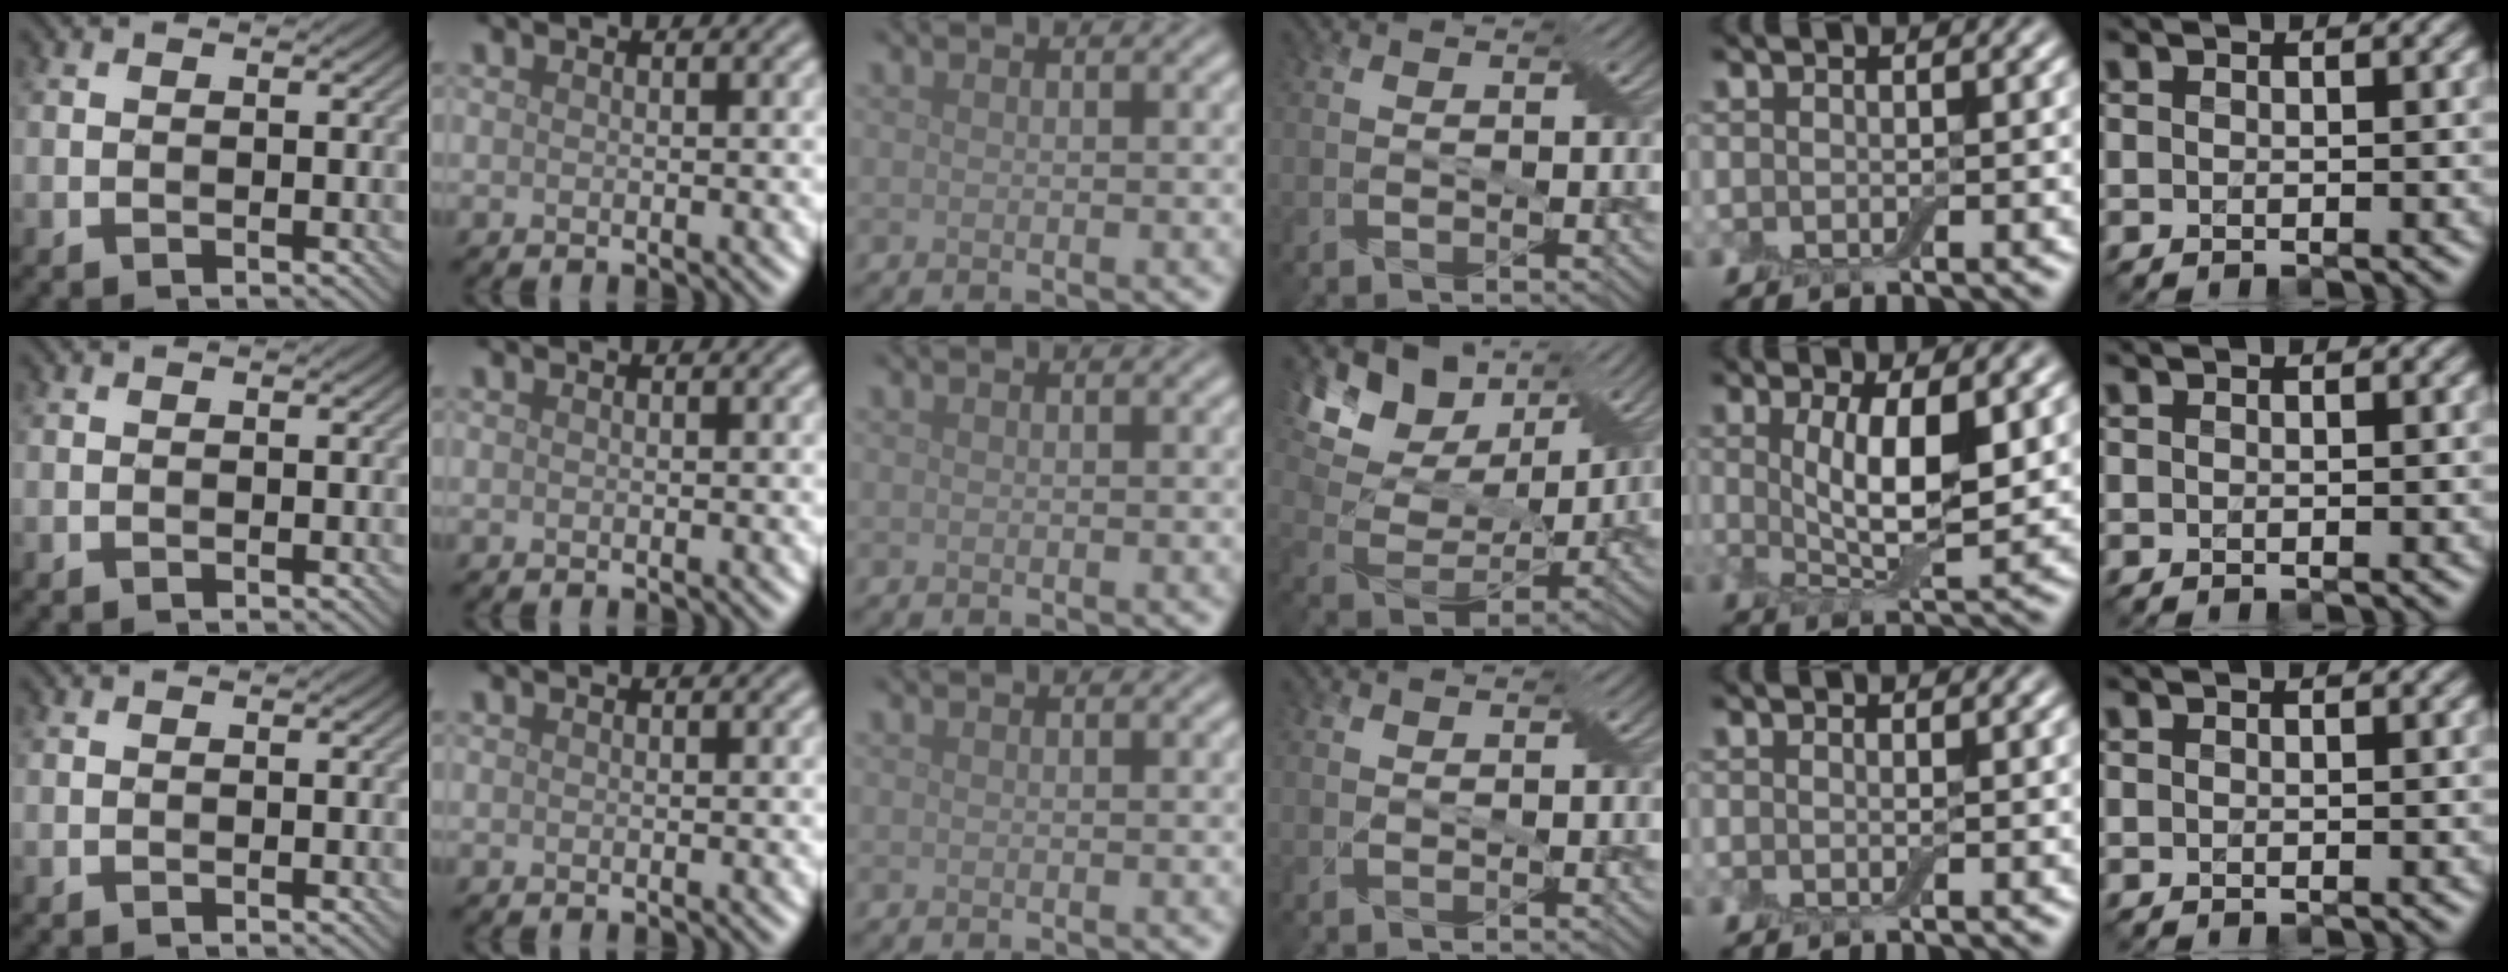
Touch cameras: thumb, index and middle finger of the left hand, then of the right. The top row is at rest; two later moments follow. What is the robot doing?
{"motion": "fold", "object": "bandage"}